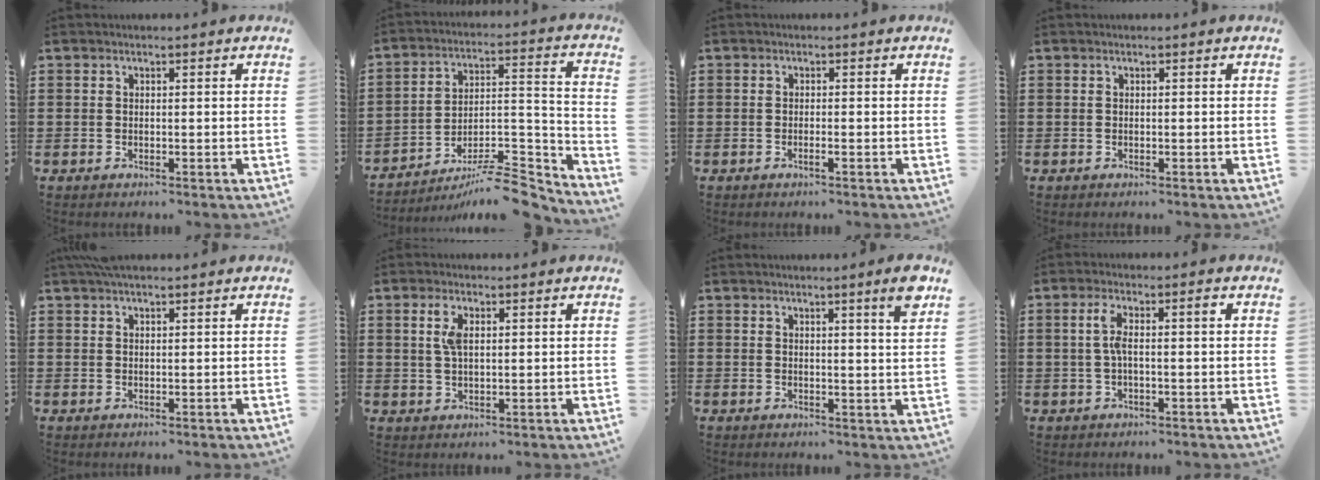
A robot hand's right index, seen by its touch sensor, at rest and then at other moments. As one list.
[{"total": 9.4, "force": [-7.8, 2.3, 4.7], "torque": [-0.063, 0.021, -0.148]}, {"total": 0.8, "force": [-0.5, 0.0, 0.6], "torque": [-0.012, -0.003, -0.009]}, {"total": 0.0}, {"total": 1.6, "force": [1.2, 0.5, 0.9], "torque": [-0.021, 0.002, 0.023]}, {"total": 3.9, "force": [1.1, 1.6, 3.4], "torque": [-0.073, 0.009, 0.017]}, {"total": 3.7, "force": [2.5, -0.6, 2.6], "torque": [-0.039, -0.010, 0.040]}, {"total": 3.9, "force": [0.1, 0.7, 3.9], "torque": [-0.078, 0.004, -0.006]}]